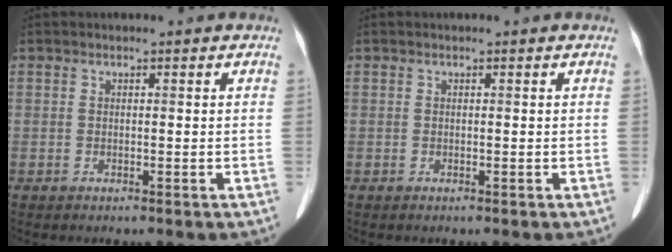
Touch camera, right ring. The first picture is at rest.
{"total": 0.0}